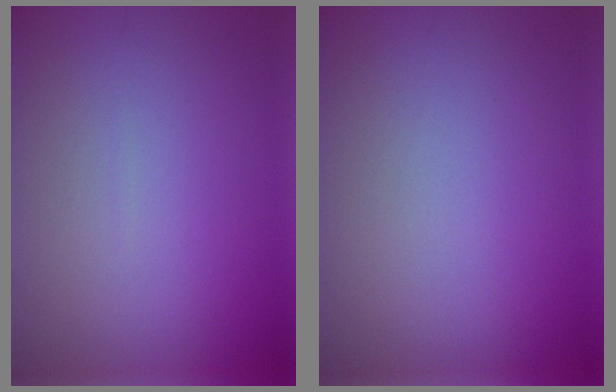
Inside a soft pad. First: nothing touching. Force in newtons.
{"total": 0.0}